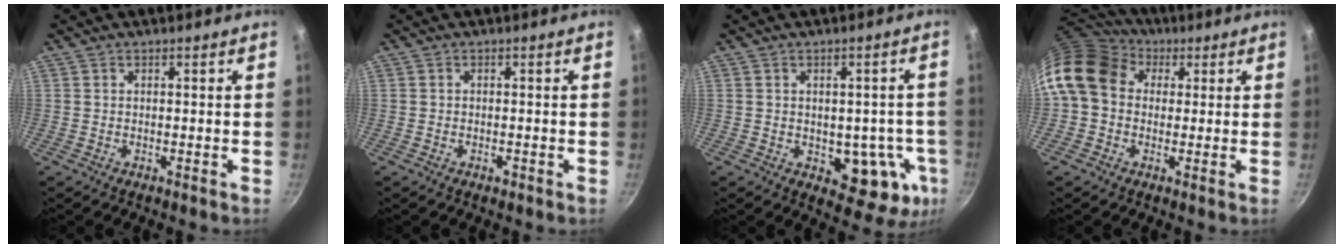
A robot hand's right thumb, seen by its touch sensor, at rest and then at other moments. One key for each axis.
{"total": 1.0, "fx": -0.6, "fy": 0.6, "fz": 0.6, "tx": -0.010, "ty": 0.003, "tz": -0.009}
{"total": 11.7, "fx": -2.3, "fy": 7.3, "fz": 8.9, "tx": -0.057, "ty": 0.001, "tz": -0.020}
{"total": 14.2, "fx": 3.2, "fy": 11.3, "fz": 7.9, "tx": -0.132, "ty": 0.027, "tz": 0.039}